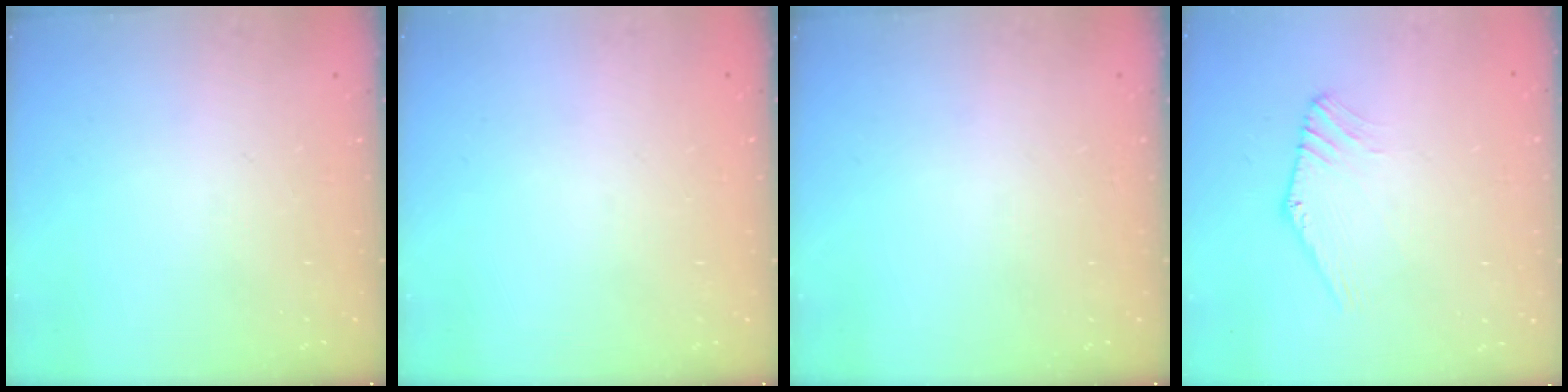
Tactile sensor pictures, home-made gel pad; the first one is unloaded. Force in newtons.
{"total": 2.8, "press": 2.8, "slide": 0.5}
{"total": 0.0}
{"total": 2.7, "press": 2.7, "slide": 0.1}